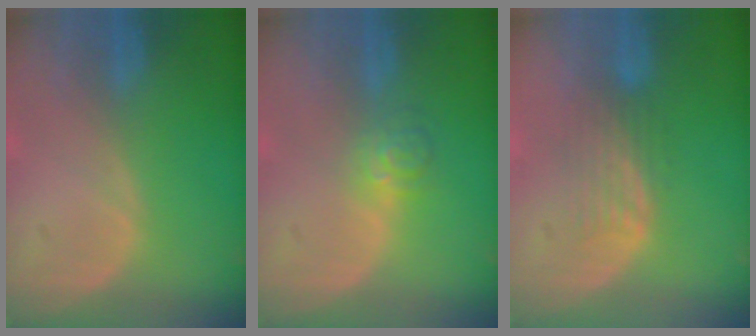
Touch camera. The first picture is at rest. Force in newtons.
{"total": 3.6, "press": 3.4, "slide": 1.2}
{"total": 4.3, "press": 3.6, "slide": 2.3}